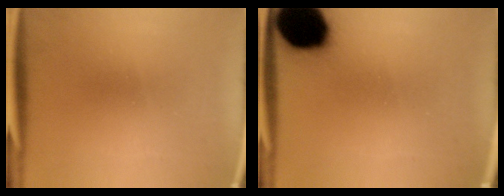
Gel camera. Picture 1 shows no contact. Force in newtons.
{"total": 17.6}